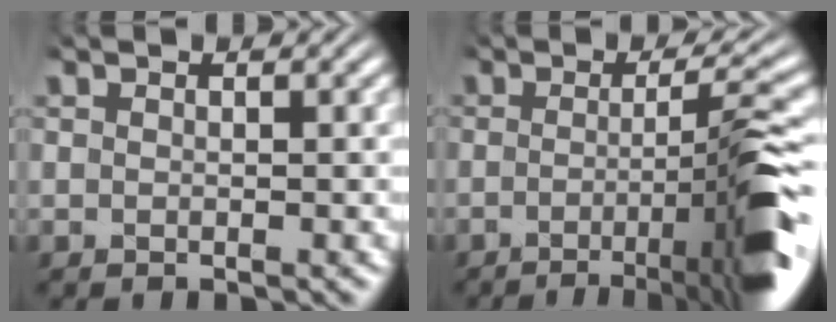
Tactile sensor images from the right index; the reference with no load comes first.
{"total": 10.8, "force": [-3.9, 1.7, 9.9], "torque": [-0.130, -0.006, -0.057]}